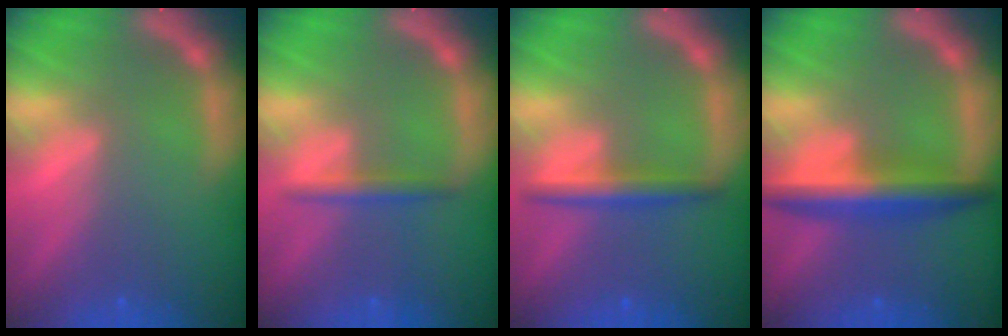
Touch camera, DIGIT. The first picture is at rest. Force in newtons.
{"total": 1.9}
{"total": 3.0}
{"total": 5.5}